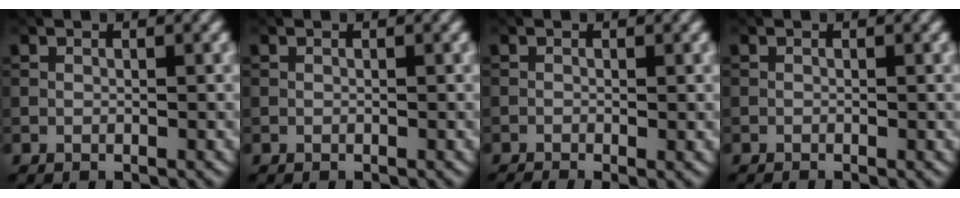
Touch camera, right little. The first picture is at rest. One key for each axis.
{"total": 0.0}
{"total": 1.4, "fx": -0.8, "fy": 0.3, "fz": 1.1, "tx": -0.017, "ty": -0.005, "tz": -0.016}
{"total": 0.5, "fx": -0.2, "fy": 0.2, "fz": 0.4, "tx": -0.005, "ty": -0.004, "tz": -0.006}